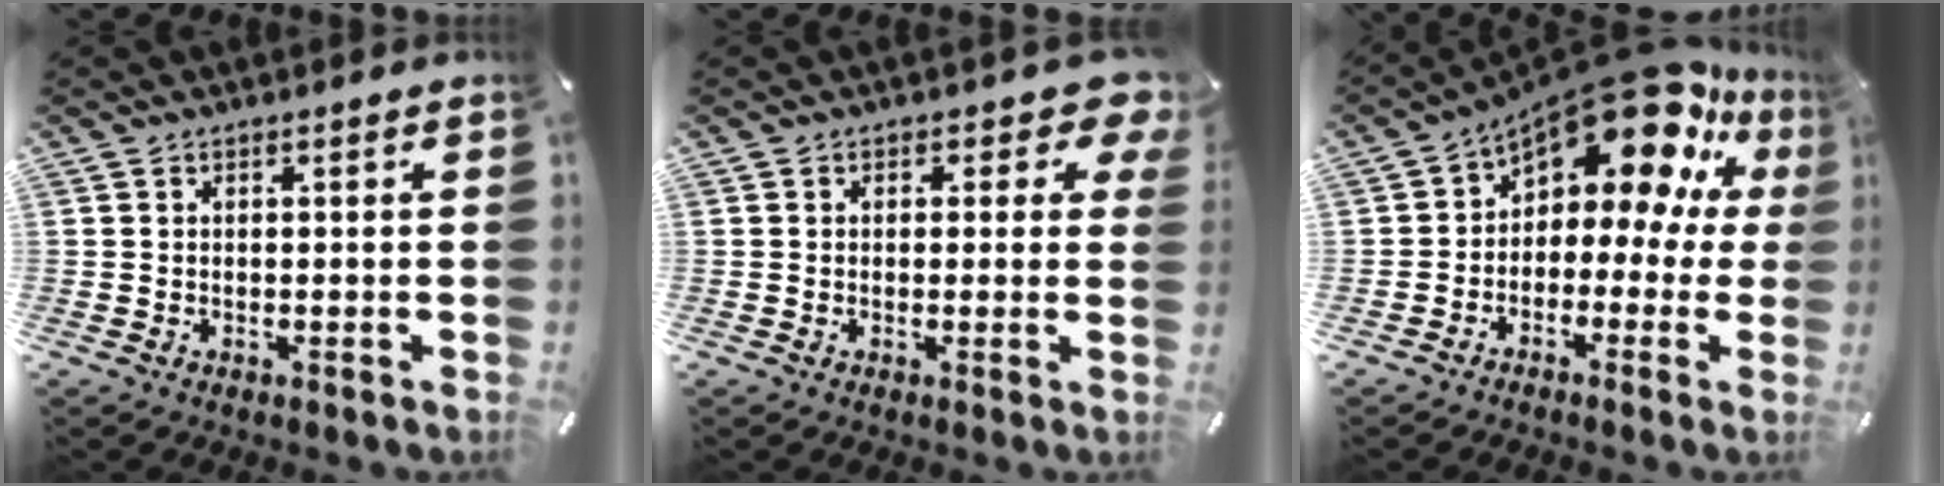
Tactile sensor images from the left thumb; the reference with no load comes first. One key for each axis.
{"total": 5.7, "fx": 2.3, "fy": 3.4, "fz": 3.9, "tx": -0.034, "ty": -0.011, "tz": 0.033}
{"total": 17.9, "fx": 11.0, "fy": 8.8, "fz": 11.0, "tx": -0.167, "ty": -0.088, "tz": 0.188}